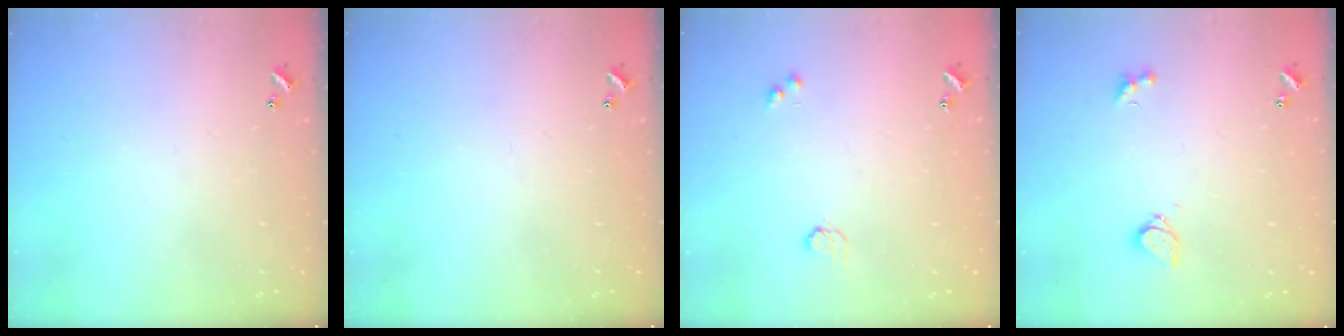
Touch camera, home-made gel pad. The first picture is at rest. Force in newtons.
{"total": 0.0}
{"total": 2.9, "press": 2.9, "slide": 0.5}
{"total": 4.3, "press": 4.2, "slide": 0.8}